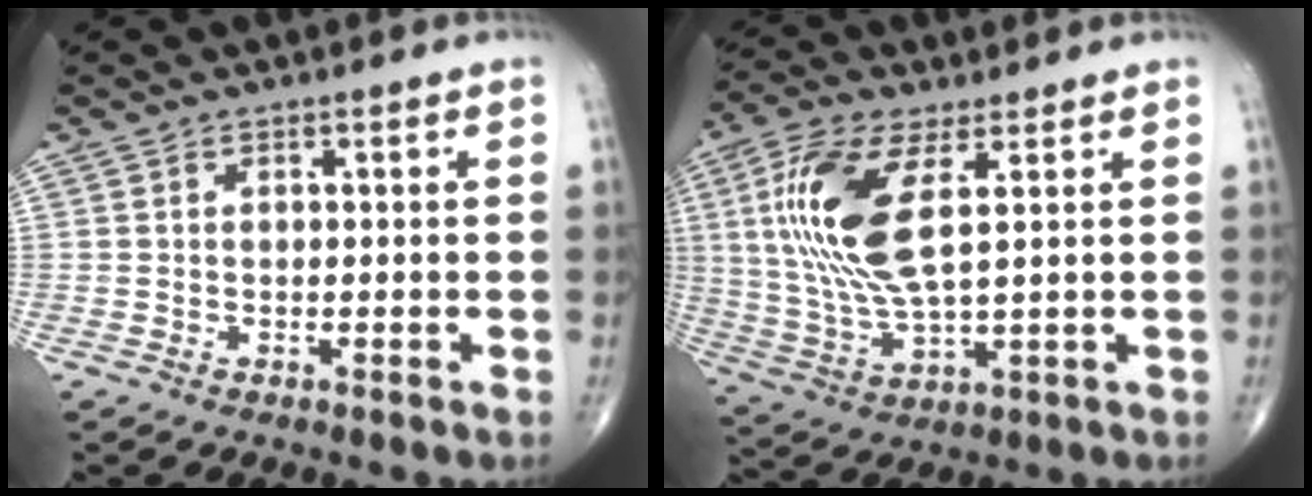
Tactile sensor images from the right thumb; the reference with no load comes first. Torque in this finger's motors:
{"motor_torque": [-0.37, 1.16, 1.48, 0.34, 0.22]}